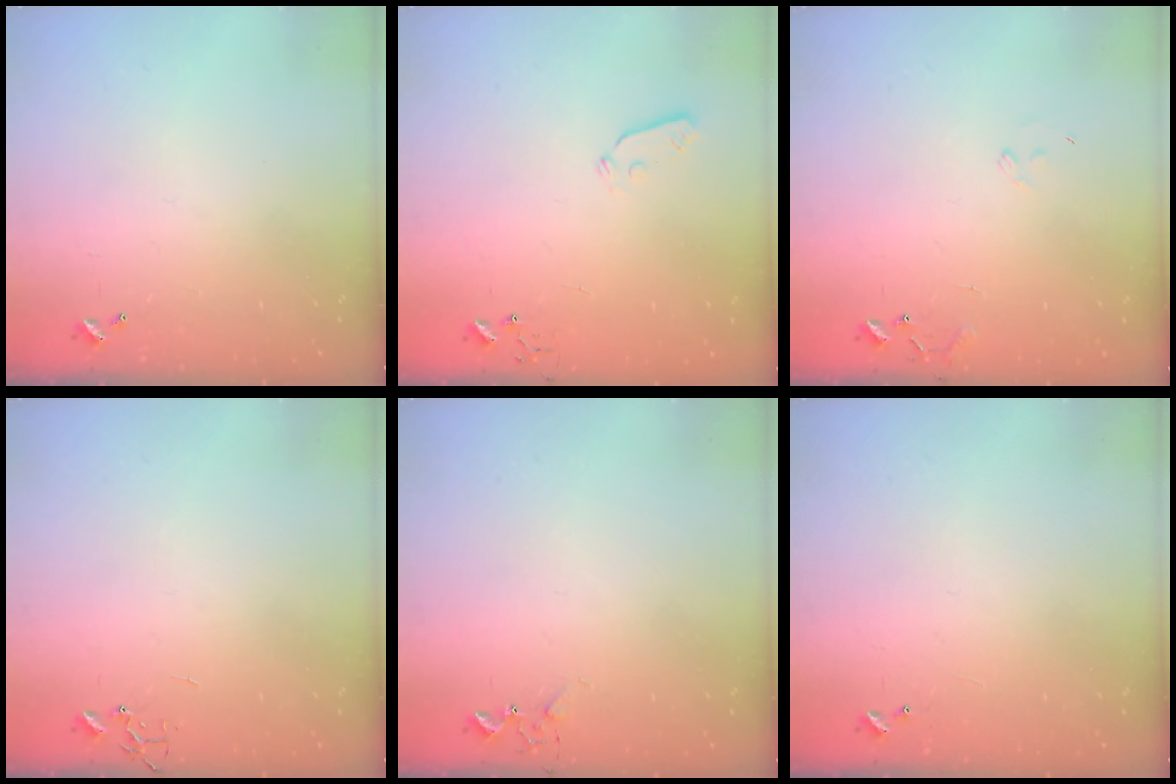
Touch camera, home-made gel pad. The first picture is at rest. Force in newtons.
{"total": 3.7, "press": 3.7, "slide": 0.4}
{"total": 7.6, "press": 7.6, "slide": 0.7}
{"total": 0.0}
{"total": 5.2, "press": 5.2, "slide": 0.6}
{"total": 4.1, "press": 4.1, "slide": 0.5}